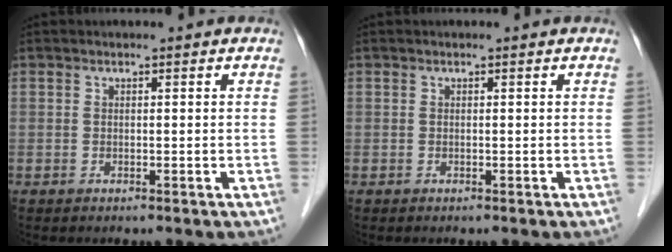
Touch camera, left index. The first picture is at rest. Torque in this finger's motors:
{"motor_torque": [-0.02, 0.02, 0.00, 0.00]}